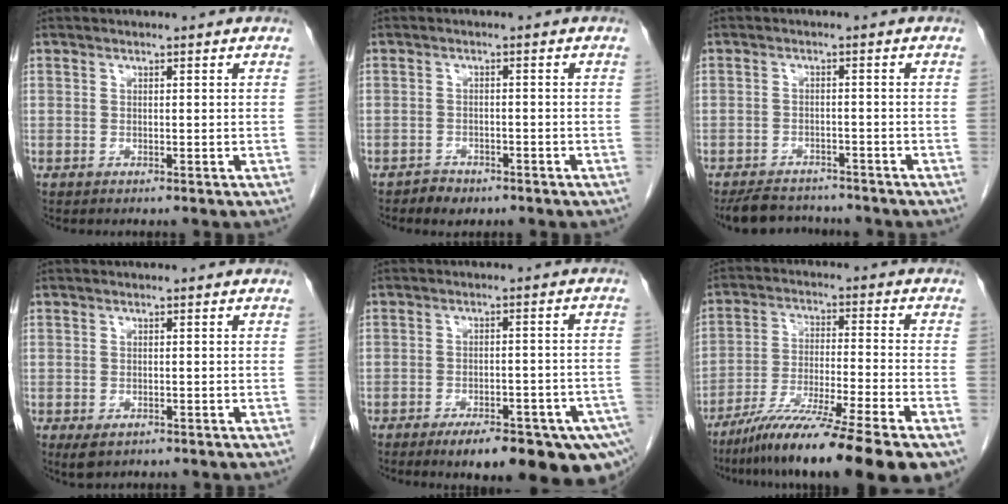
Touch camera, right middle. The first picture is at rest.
{"total": 2.6, "force": [-2.0, 1.5, 0.7], "torque": [-0.014, 0.002, -0.024]}
{"total": 7.0, "force": [-6.5, 2.0, 1.7], "torque": [-0.028, -0.005, -0.097]}
{"total": 2.4, "force": [-1.4, 1.3, 1.4], "torque": [-0.024, -0.004, -0.014]}
{"total": 16.1, "force": [-10.7, 4.2, 11.2], "torque": [-0.101, 0.005, -0.138]}
{"total": 17.6, "force": [-12.7, -0.2, 12.1], "torque": [-0.182, -0.041, -0.211]}